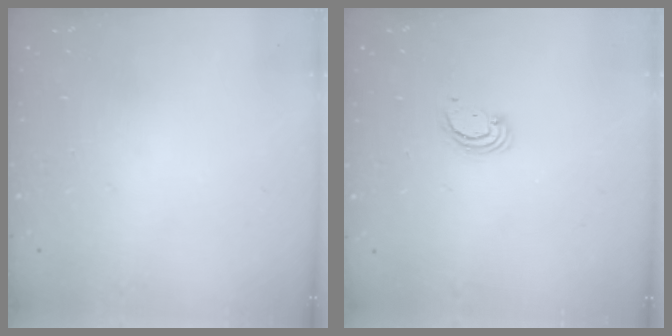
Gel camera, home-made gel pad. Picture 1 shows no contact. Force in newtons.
{"total": 2.6, "press": 2.6, "slide": 0.3}